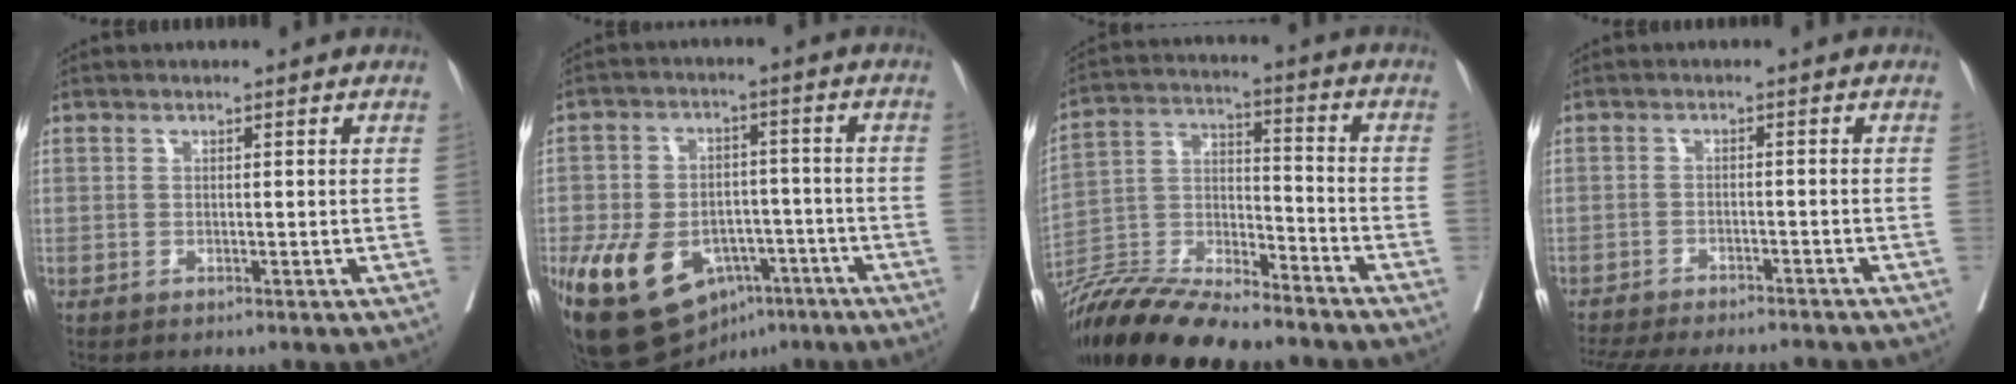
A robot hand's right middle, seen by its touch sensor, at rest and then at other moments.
{"total": 19.0, "force": [-8.9, 11.9, 11.9], "torque": [-0.247, 0.007, -0.126]}
{"total": 18.8, "force": [-16.5, 3.1, 8.4], "torque": [-0.172, -0.010, -0.299]}
{"total": 17.8, "force": [-16.0, 3.5, 6.9], "torque": [-0.168, -0.025, -0.217]}